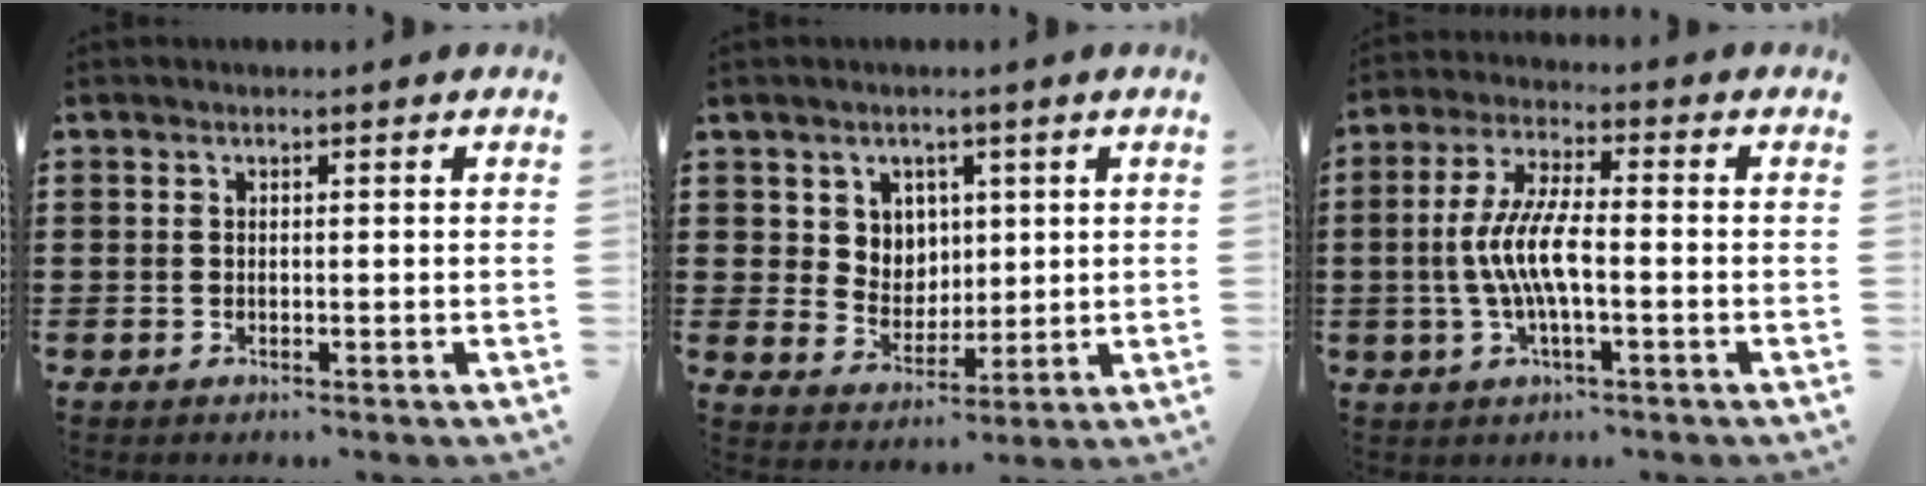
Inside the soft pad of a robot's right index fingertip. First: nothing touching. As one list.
[{"total": 5.0, "force": [2.4, 4.4, 0.4], "torque": [-0.027, 0.002, 0.042]}, {"total": 7.8, "force": [-1.5, 1.9, 7.5], "torque": [-0.163, -0.011, -0.035]}]